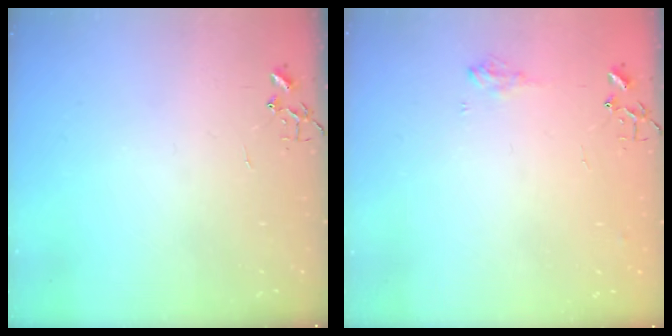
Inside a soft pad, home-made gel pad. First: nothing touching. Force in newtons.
{"total": 7.6, "press": 7.6, "slide": 0.7}